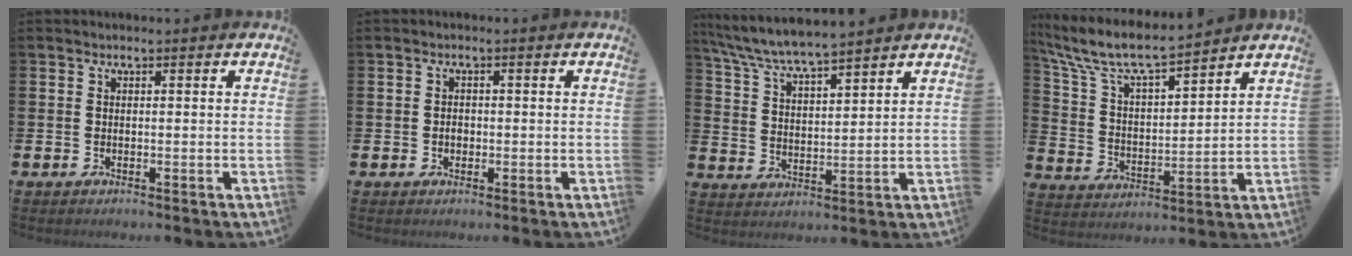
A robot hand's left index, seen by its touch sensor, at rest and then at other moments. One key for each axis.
{"total": 1.3, "fx": -0.3, "fy": 1.0, "fz": 0.8, "tx": -0.006, "ty": 0.003, "tz": -0.009}
{"total": 6.2, "fx": 6.0, "fy": 0.1, "fz": 1.4, "tx": -0.057, "ty": -0.036, "tz": 0.106}
{"total": 8.3, "fx": 7.6, "fy": 1.4, "fz": 3.1, "tx": -0.100, "ty": -0.049, "tz": 0.131}